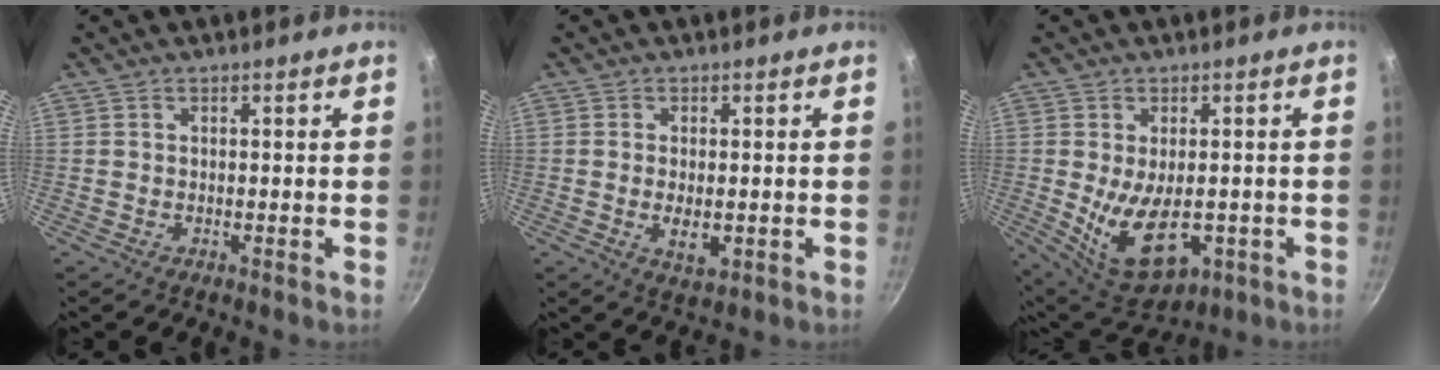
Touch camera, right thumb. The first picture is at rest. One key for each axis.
{"total": 4.2, "fx": -0.7, "fy": 2.1, "fz": 3.6, "tx": -0.062, "ty": -0.009, "tz": -0.006}
{"total": 13.0, "fx": -2.4, "fy": 7.3, "fz": 10.5, "tx": -0.145, "ty": -0.011, "tz": -0.014}